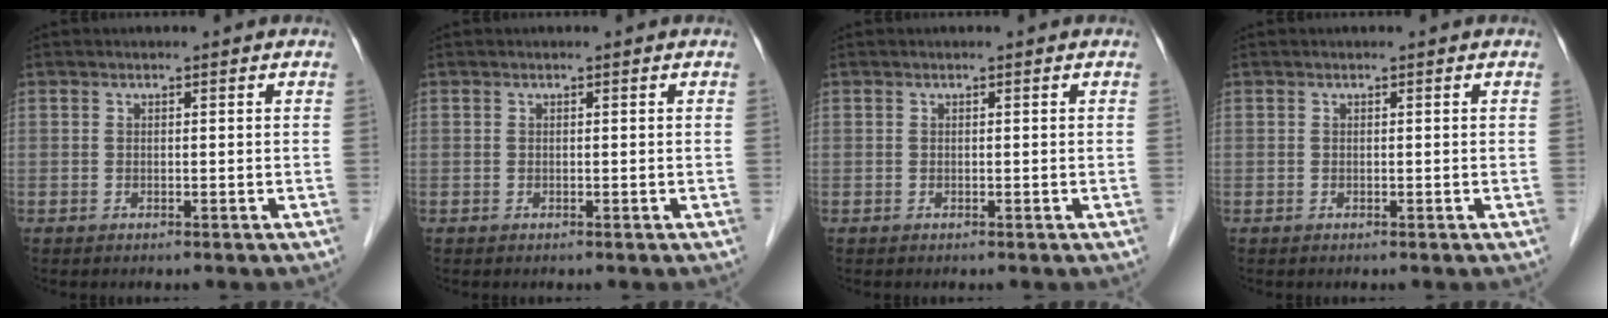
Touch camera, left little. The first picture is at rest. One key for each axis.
{"total": 0.0}
{"total": 0.0}
{"total": 0.0}